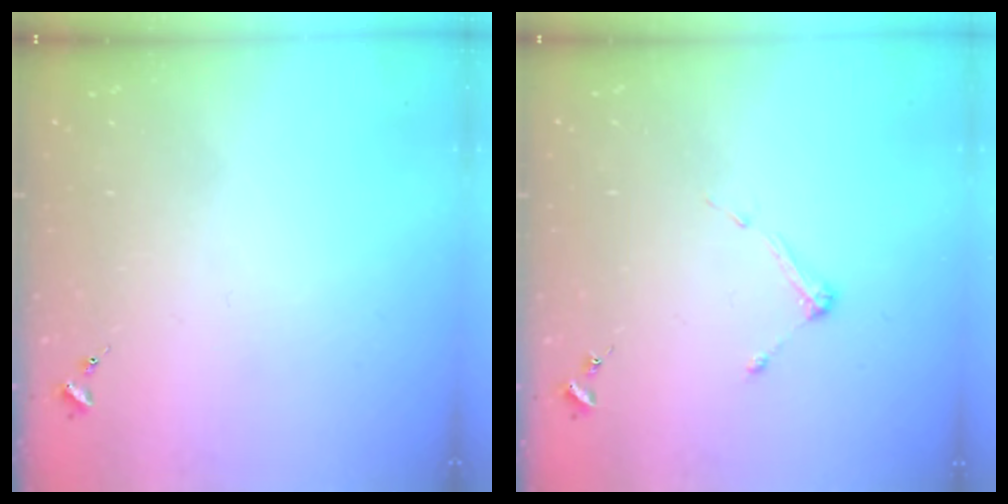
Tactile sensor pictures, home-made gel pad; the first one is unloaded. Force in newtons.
{"total": 3.4, "press": 3.4, "slide": 0.4}